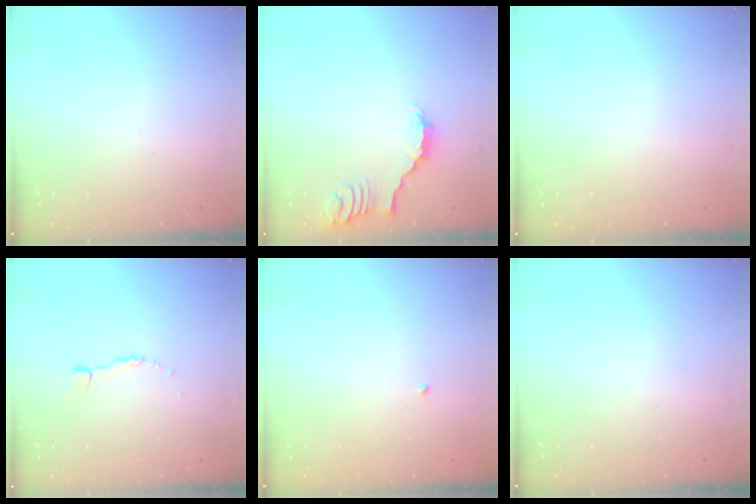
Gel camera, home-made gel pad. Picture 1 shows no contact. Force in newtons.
{"total": 2.2, "press": 2.1, "slide": 0.4}
{"total": 0.0}
{"total": 3.4, "press": 3.4, "slide": 0.3}
{"total": 2.7, "press": 2.7, "slide": 0.2}
{"total": 0.0}